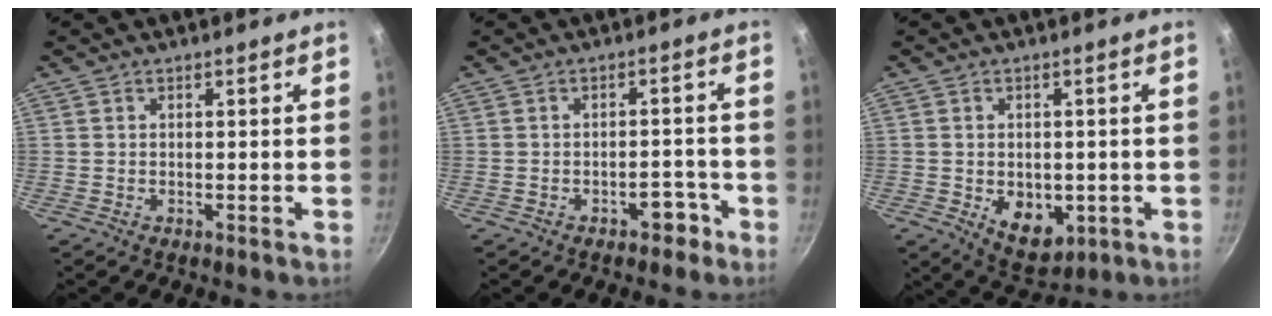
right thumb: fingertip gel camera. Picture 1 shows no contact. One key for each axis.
{"total": 3.6, "fx": -2.2, "fy": 2.1, "fz": 2.0, "tx": -0.004, "ty": 0.028, "tz": -0.022}
{"total": 8.8, "fx": -1.9, "fy": 6.0, "fz": 6.1, "tx": -0.060, "ty": -0.008, "tz": -0.012}